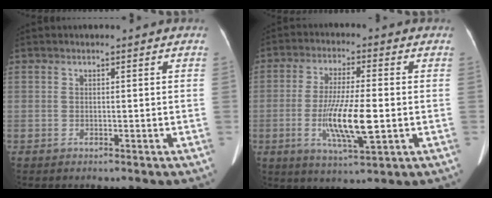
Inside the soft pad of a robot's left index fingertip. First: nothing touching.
{"total": 10.3, "force": [-1.9, 1.3, 10.0], "torque": [-0.193, -0.015, -0.034]}